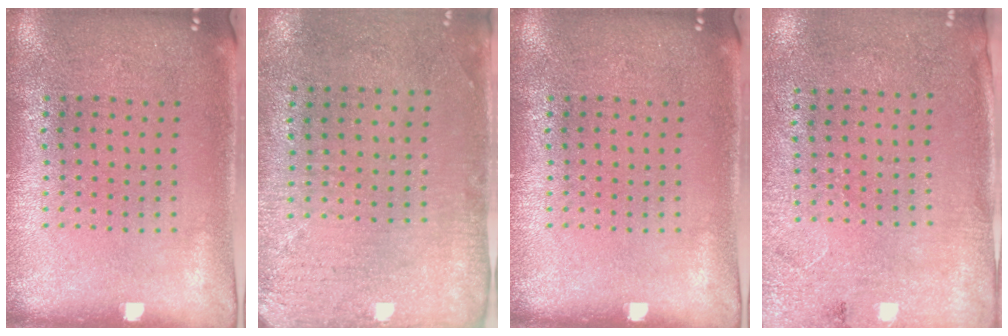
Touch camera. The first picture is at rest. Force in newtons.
{"total": 2.9, "press": 2.4, "slide": 1.7}
{"total": 0.0}
{"total": 2.6, "press": 2.2, "slide": 1.5}